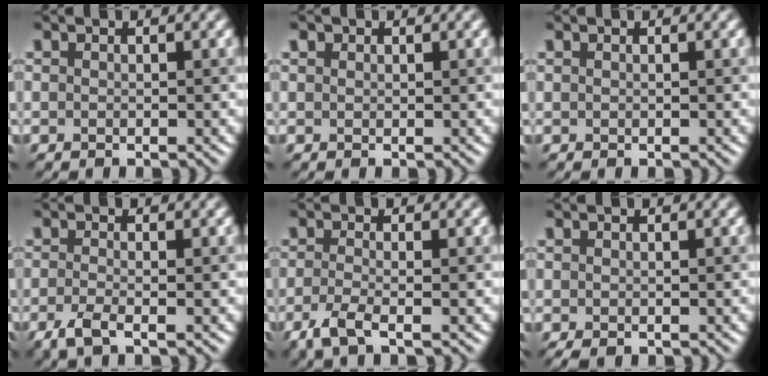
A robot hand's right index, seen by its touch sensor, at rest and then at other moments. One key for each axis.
{"total": 0.7, "fx": 0.5, "fy": 0.4, "fz": 0.1, "tx": 0.000, "ty": 0.002, "tz": 0.004}
{"total": 0.0}
{"total": 2.3, "fx": -1.5, "fy": 0.5, "fz": 1.7, "tx": -0.043, "ty": -0.007, "tz": -0.036}
{"total": 2.8, "fx": -1.7, "fy": 0.6, "fz": 2.1, "tx": -0.050, "ty": -0.009, "tz": -0.044}
{"total": 1.3, "fx": -0.8, "fy": 0.6, "fz": 0.7, "tx": -0.021, "ty": -0.004, "tz": -0.016}